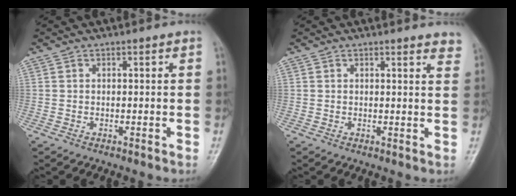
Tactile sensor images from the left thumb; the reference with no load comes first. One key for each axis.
{"total": 3.6, "fx": 3.4, "fy": 0.6, "fz": 0.9, "tx": -0.001, "ty": -0.020, "tz": 0.020}